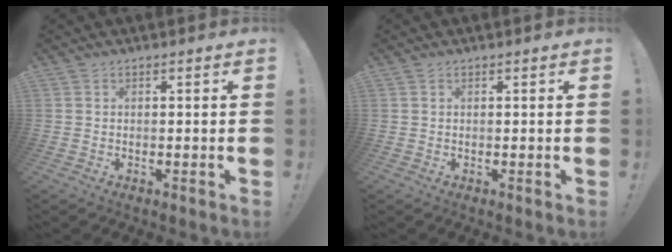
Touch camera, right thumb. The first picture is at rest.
{"total": 0.0}